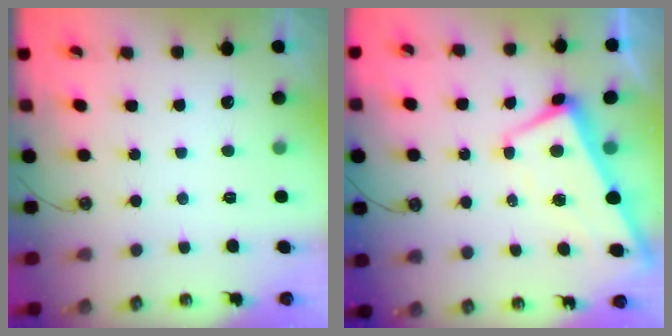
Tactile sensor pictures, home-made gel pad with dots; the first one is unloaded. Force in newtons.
{"total": 1.1, "press": 0.6, "slide": 0.9}